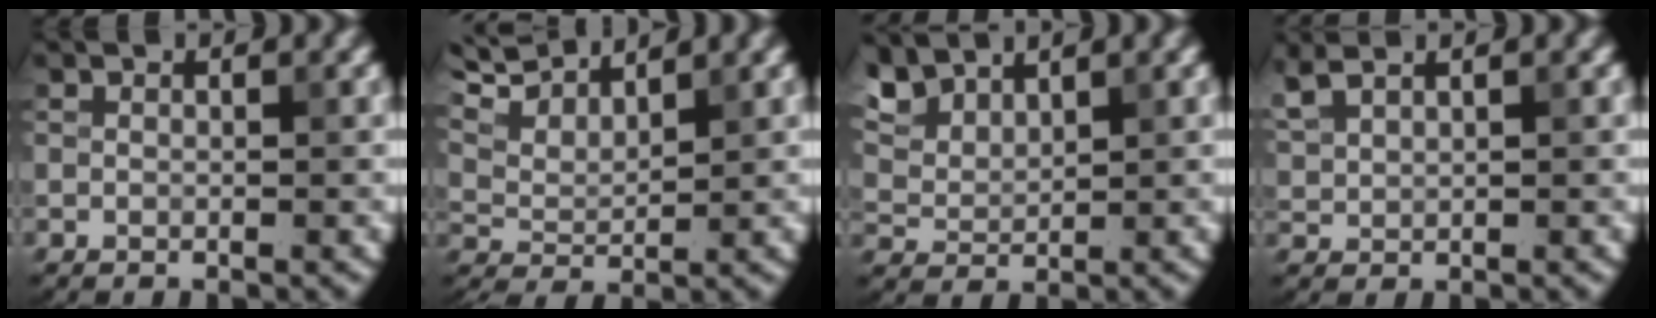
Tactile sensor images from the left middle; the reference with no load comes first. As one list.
[{"total": 5.6, "force": [5.0, 1.2, 2.3], "torque": [-0.062, 0.016, 0.085]}, {"total": 4.6, "force": [3.8, 1.8, 1.8], "torque": [-0.056, 0.010, 0.082]}, {"total": 2.4, "force": [1.9, 0.7, 1.2], "torque": [-0.039, 0.010, 0.048]}]